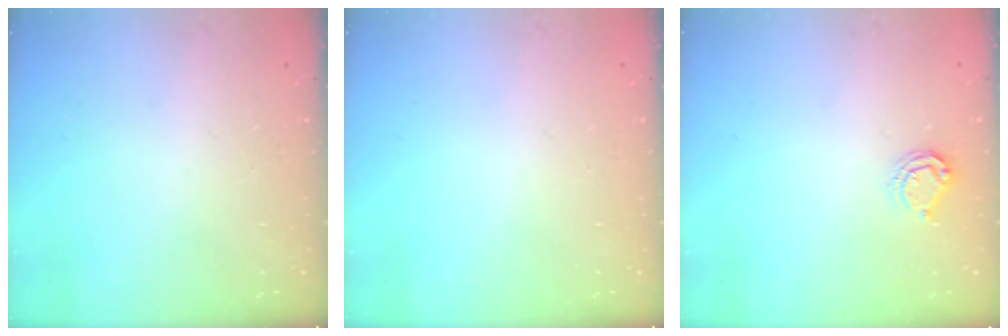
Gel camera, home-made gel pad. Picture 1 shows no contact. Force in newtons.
{"total": 0.0}
{"total": 5.4, "press": 5.4, "slide": 0.7}